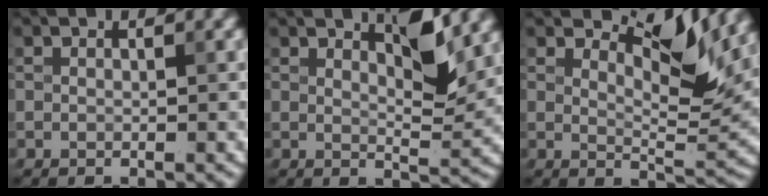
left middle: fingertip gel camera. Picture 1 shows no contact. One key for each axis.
{"total": 2.2, "fx": 1.4, "fy": 0.0, "fz": 1.7, "tx": -0.043, "ty": -0.004, "tz": 0.039}
{"total": 4.5, "fx": 3.2, "fy": 0.7, "fz": 3.1, "tx": -0.062, "ty": -0.001, "tz": 0.069}